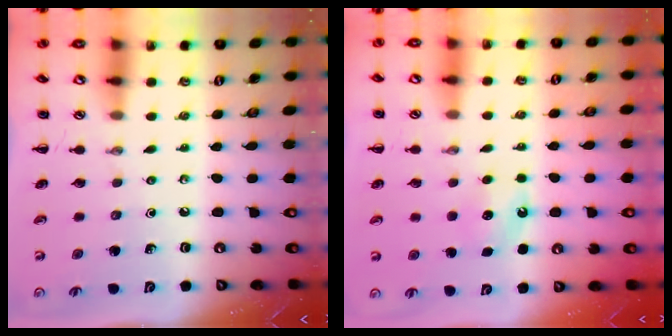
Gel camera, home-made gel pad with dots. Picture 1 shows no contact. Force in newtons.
{"total": 4.6, "press": 4.5, "slide": 1.3}